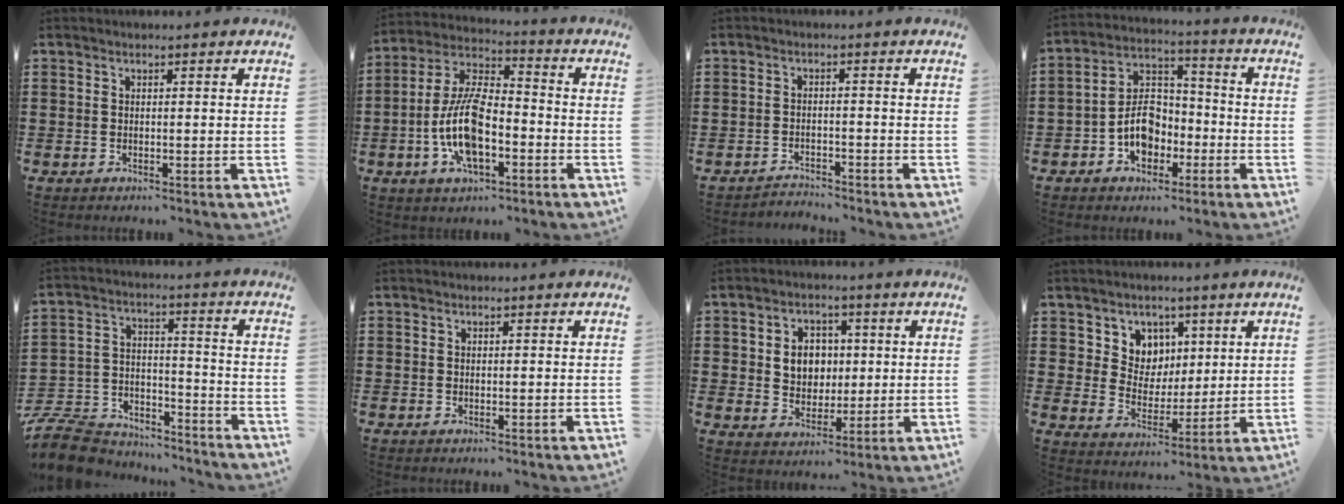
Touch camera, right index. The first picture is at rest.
{"total": 12.0, "force": [-3.6, 5.2, 10.2], "torque": [-0.239, -0.005, -0.072]}
{"total": 2.4, "force": [-2.4, 0.1, -0.2], "torque": [-0.005, -0.001, -0.053]}
{"total": 7.9, "force": [-2.9, 5.6, 4.9], "torque": [-0.100, 0.010, -0.057]}
{"total": 9.9, "force": [-9.2, 2.9, 2.0], "torque": [-0.055, 0.022, -0.183]}
{"total": 0.0}
{"total": 5.7, "force": [0.9, 4.9, 2.6], "torque": [-0.055, 0.010, 0.011]}
{"total": 6.3, "force": [3.3, 5.4, 0.2], "torque": [-0.035, -0.008, 0.060]}